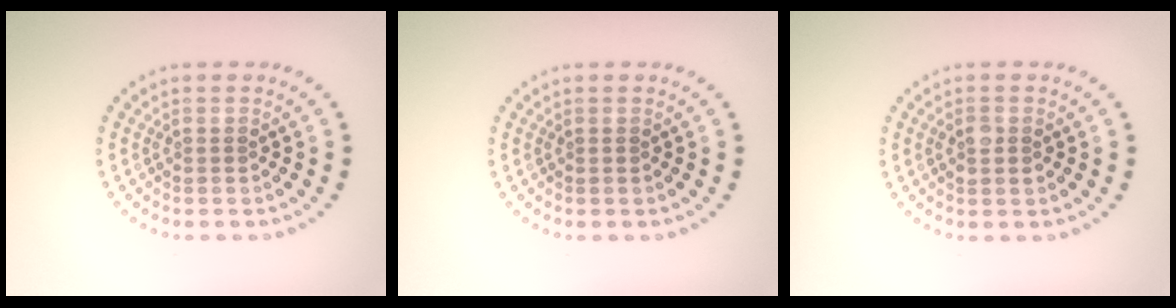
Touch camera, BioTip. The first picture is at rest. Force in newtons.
{"total": 0.0}
{"total": 1.5, "press": 1.5, "slide": 0.2}